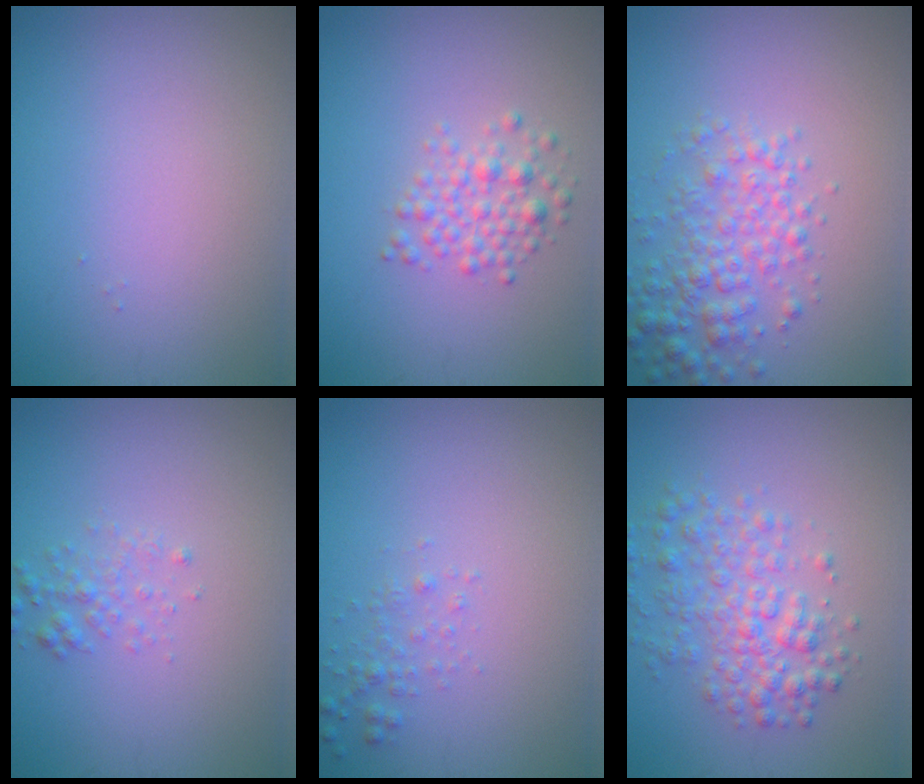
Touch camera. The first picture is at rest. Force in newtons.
{"total": 2.5, "press": 2.5, "slide": 0.1}
{"total": 4.1, "press": 4.1, "slide": 0.1}
{"total": 1.4, "press": 1.4, "slide": 0.0}
{"total": 1.1, "press": 1.1, "slide": 0.1}
{"total": 4.2, "press": 4.2, "slide": 0.1}